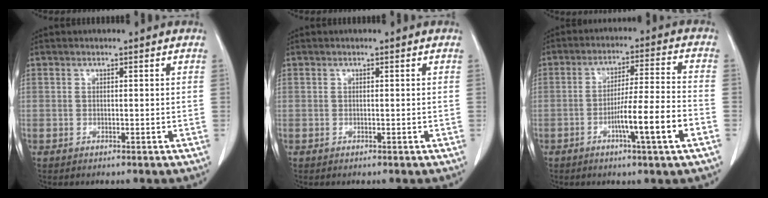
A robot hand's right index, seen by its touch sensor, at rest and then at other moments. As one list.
[{"total": 0.0}, {"total": 10.3, "force": [-4.1, -0.7, 9.4], "torque": [-0.155, -0.002, -0.070]}]